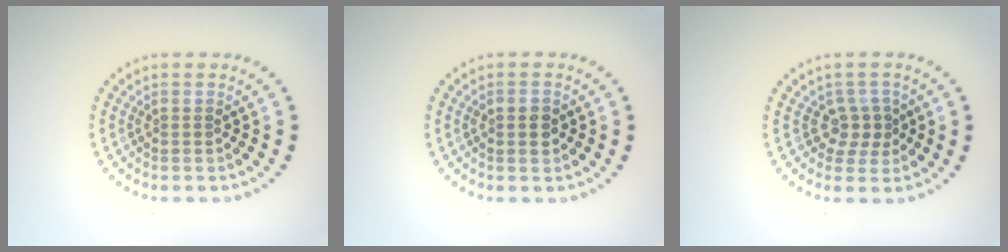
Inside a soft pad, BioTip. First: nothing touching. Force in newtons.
{"total": 1.6, "press": 1.6, "slide": 0.2}
{"total": 1.9, "press": 1.6, "slide": 1.1}